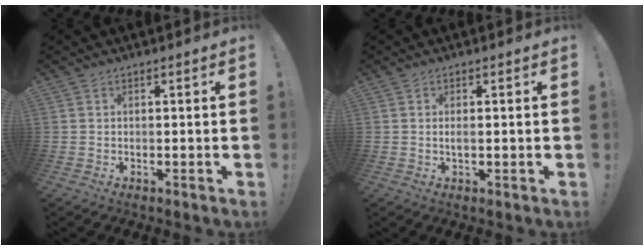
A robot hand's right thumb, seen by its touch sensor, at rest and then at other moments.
{"total": 1.4, "force": [-0.2, 0.1, 1.3], "torque": [-0.023, 0.001, -0.006]}